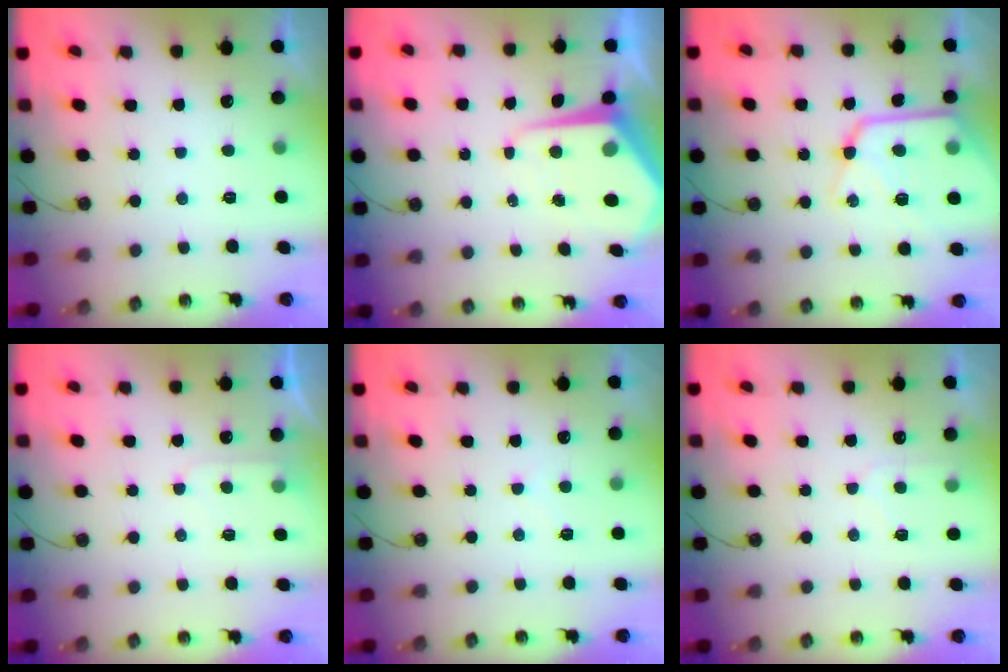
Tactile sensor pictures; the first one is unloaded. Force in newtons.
{"total": 7.6, "press": 7.6, "slide": 0.6}
{"total": 17.0, "press": 16.9, "slide": 1.8}
{"total": 5.3, "press": 5.2, "slide": 0.7}
{"total": 3.4, "press": 3.3, "slide": 0.5}
{"total": 6.2, "press": 6.1, "slide": 0.6}